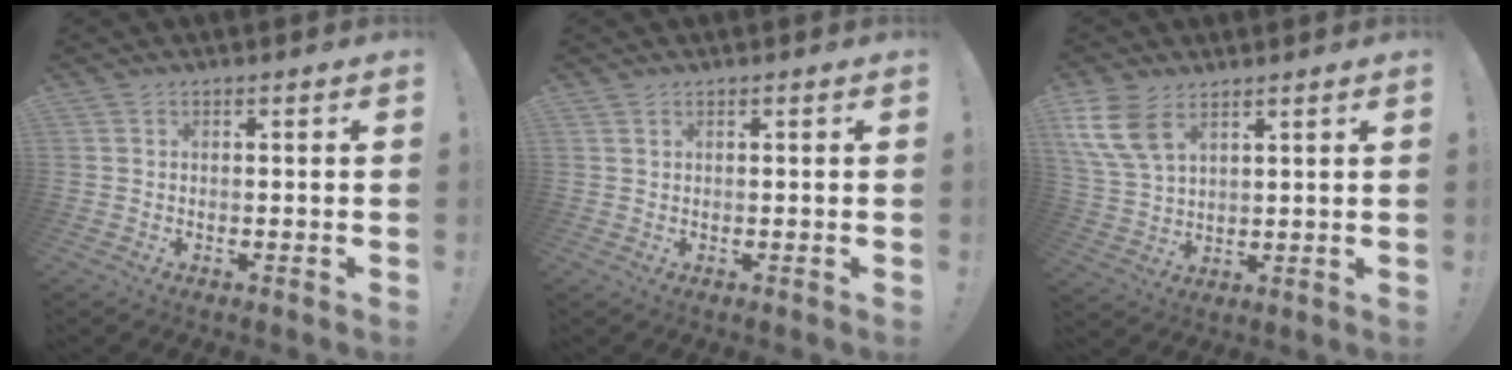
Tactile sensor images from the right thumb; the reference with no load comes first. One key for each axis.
{"total": 0.9, "fx": 0.6, "fy": 0.6, "fz": 0.1, "tx": -0.003, "ty": 0.001, "tz": 0.012}
{"total": 11.6, "fx": 6.5, "fy": 7.0, "fz": 6.6, "tx": -0.135, "ty": -0.022, "tz": 0.130}